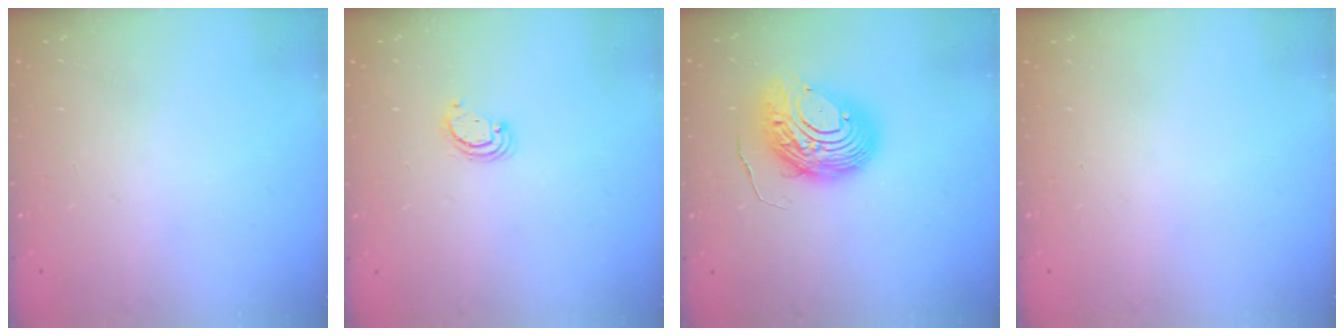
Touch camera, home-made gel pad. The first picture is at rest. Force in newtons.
{"total": 2.3, "press": 2.3, "slide": 0.2}
{"total": 11.8, "press": 11.8, "slide": 1.3}
{"total": 0.0}